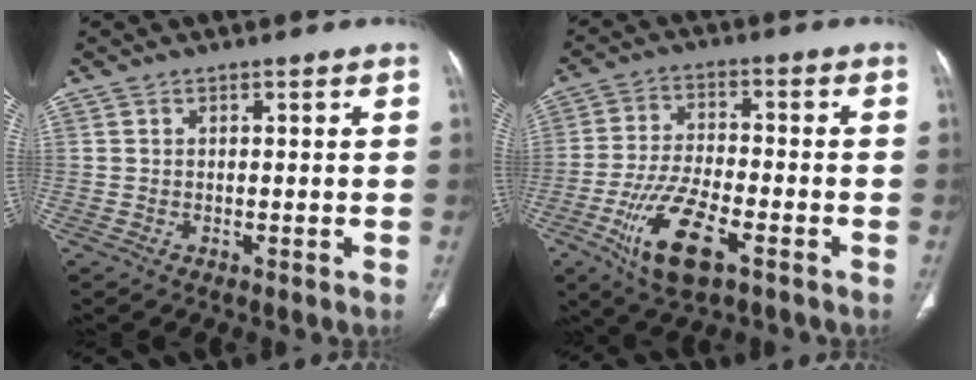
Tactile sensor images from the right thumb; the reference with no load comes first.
{"total": 13.0, "force": [-6.0, 5.1, 10.4], "torque": [-0.203, 0.011, -0.105]}